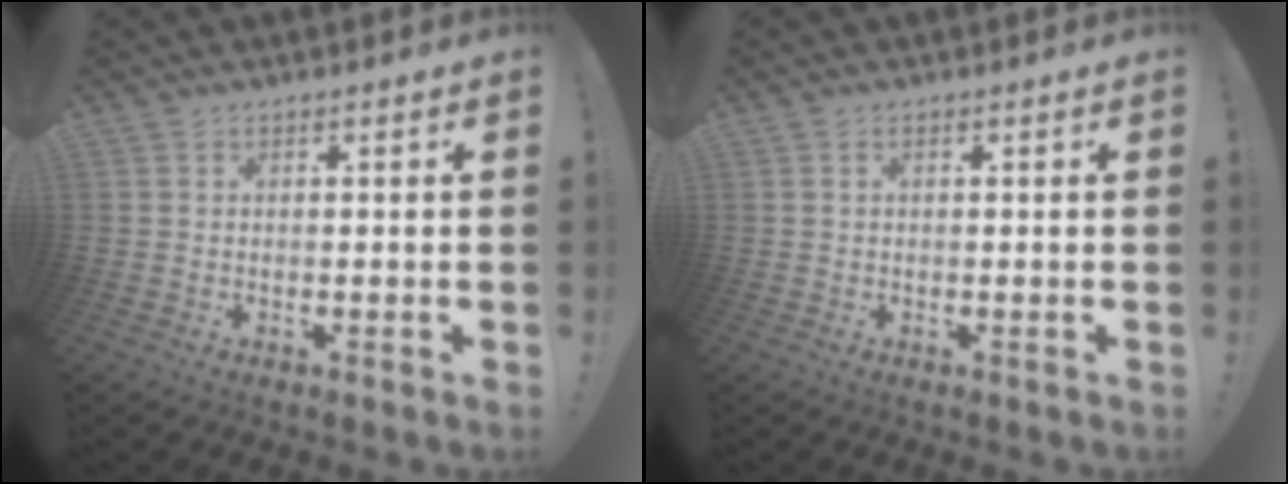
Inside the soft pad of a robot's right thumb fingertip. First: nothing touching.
{"total": 0.7, "force": [0.2, 0.4, 0.6], "torque": [-0.013, 0.002, 0.004]}